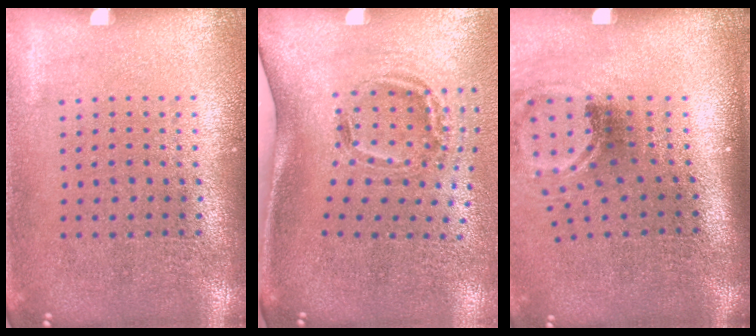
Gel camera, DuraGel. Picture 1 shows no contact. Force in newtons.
{"total": 1.9, "press": 1.2, "slide": 1.4}
{"total": 2.0, "press": 1.3, "slide": 1.5}